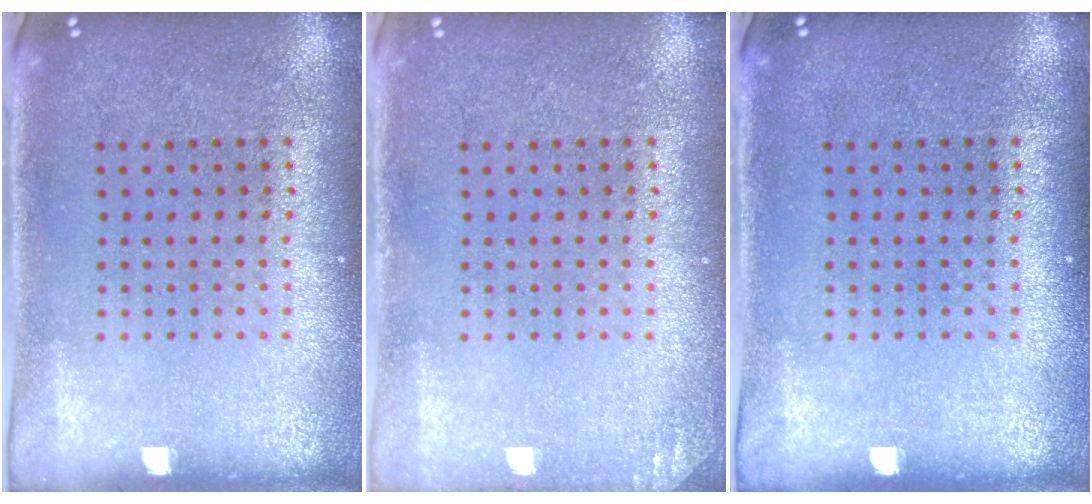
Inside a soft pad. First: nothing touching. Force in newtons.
{"total": 1.0, "press": 1.0, "slide": 0.1}
{"total": 0.0}